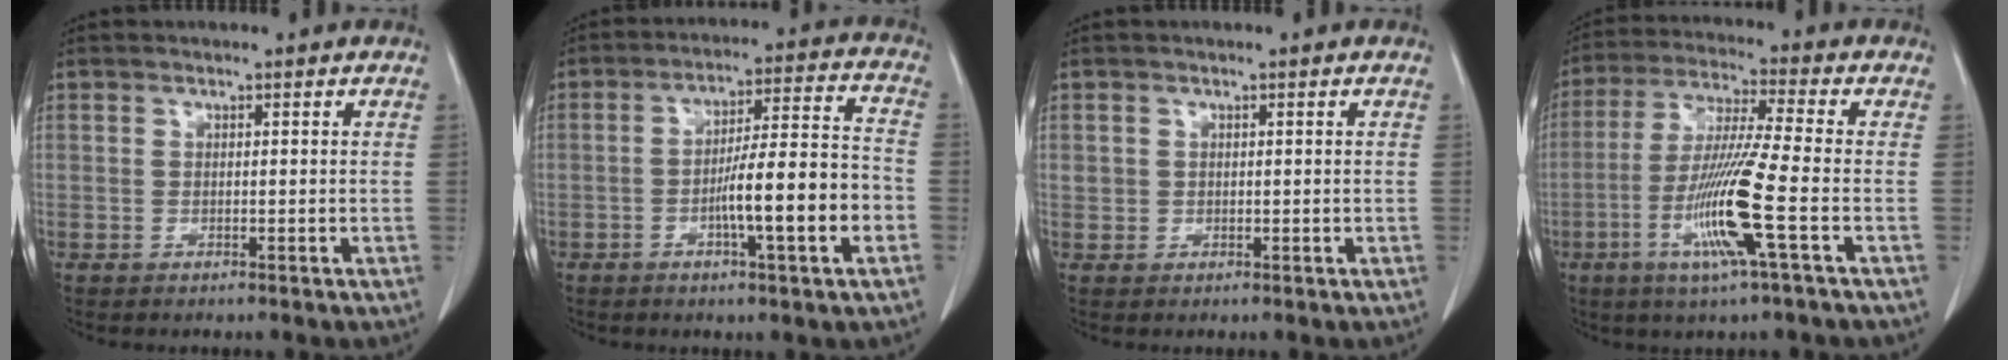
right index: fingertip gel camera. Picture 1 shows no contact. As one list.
[{"total": 12.3, "force": [-3.8, 0.6, 11.7], "torque": [-0.186, 0.011, -0.059]}, {"total": 1.1, "force": [0.2, 1.1, 0.2], "torque": [0.005, 0.009, 0.003]}, {"total": 12.5, "force": [-4.1, -0.9, 11.7], "torque": [-0.235, -0.019, -0.086]}]